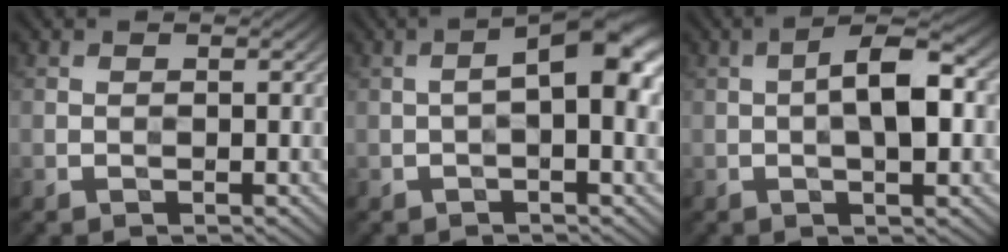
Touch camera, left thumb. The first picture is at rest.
{"total": 7.4, "force": [0.3, 2.2, 7.0], "torque": [-0.108, 0.020, -0.002]}
{"total": 6.9, "force": [0.1, 2.4, 6.5], "torque": [-0.104, 0.015, -0.007]}